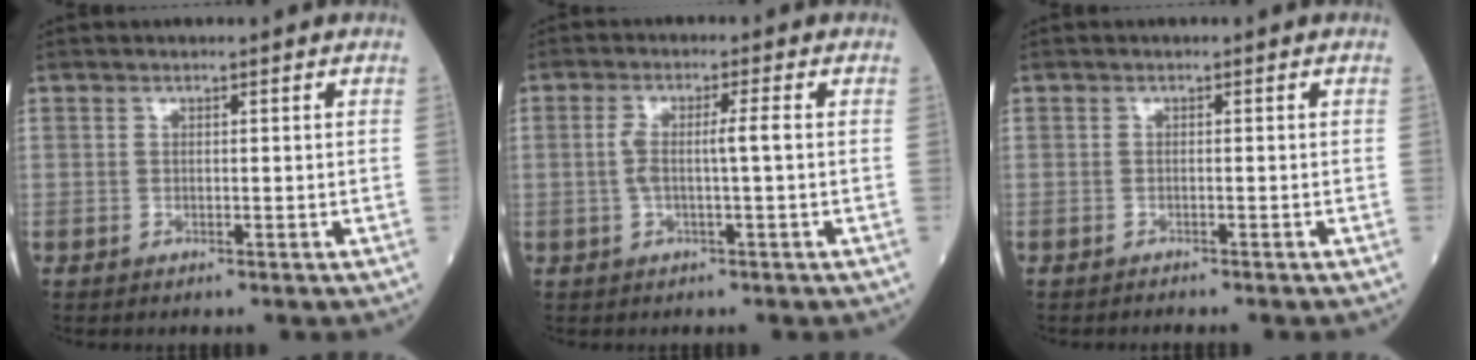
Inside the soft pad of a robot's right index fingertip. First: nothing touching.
{"total": 3.6, "force": [-0.3, 0.1, 3.5], "torque": [-0.073, 0.011, -0.003]}
{"total": 1.0, "force": [-1.0, 0.0, 0.2], "torque": [-0.005, 0.000, -0.014]}